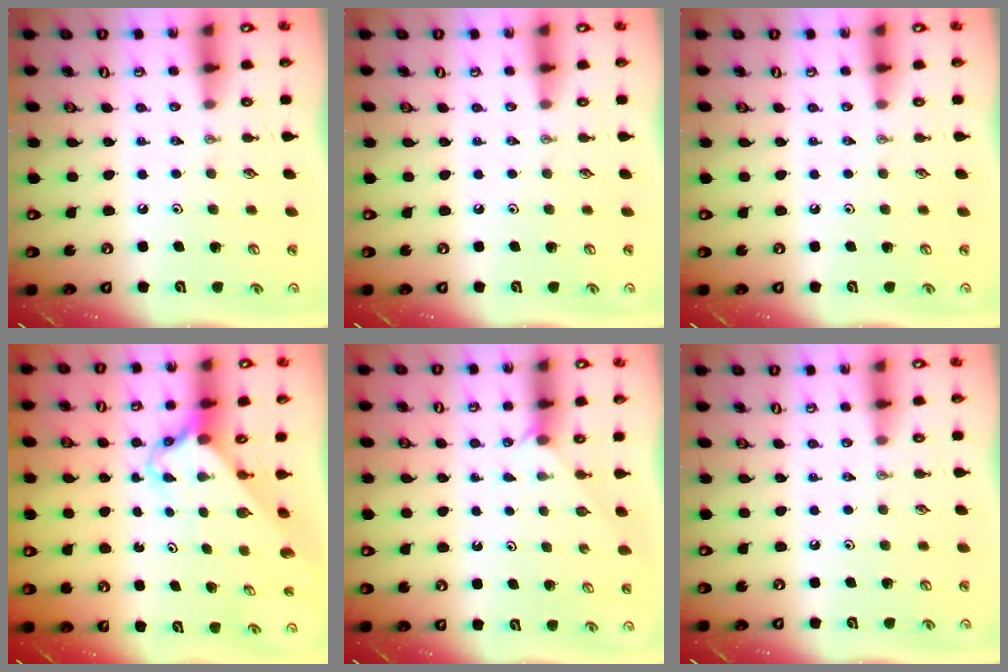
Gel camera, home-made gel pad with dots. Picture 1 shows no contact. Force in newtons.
{"total": 0.0}
{"total": 0.0}
{"total": 2.6, "press": 2.6, "slide": 0.2}
{"total": 1.5, "press": 1.5, "slide": 0.3}
{"total": 0.0}